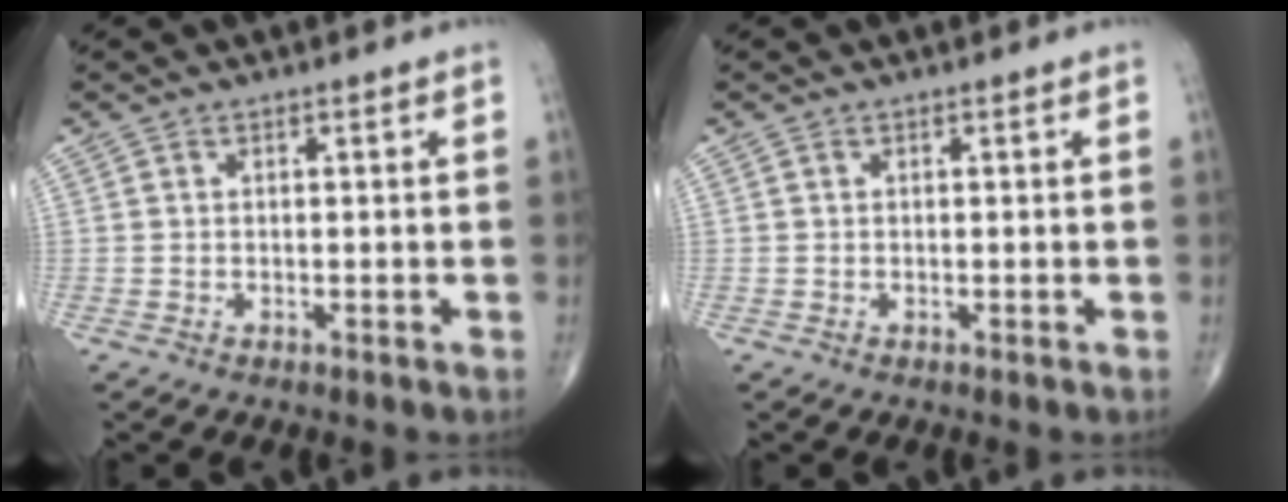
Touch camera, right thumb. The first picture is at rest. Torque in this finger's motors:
{"motor_torque": [-0.13, -0.08, -0.06, 0.27, 0.07]}